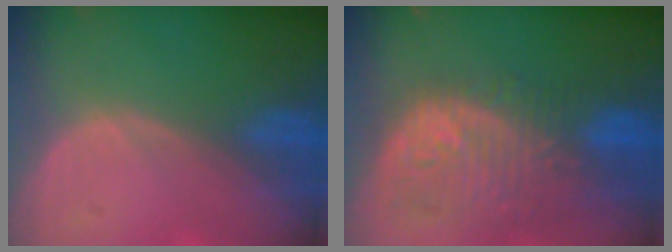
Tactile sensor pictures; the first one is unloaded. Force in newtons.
{"total": 12.0, "press": 10.7, "slide": 5.5}